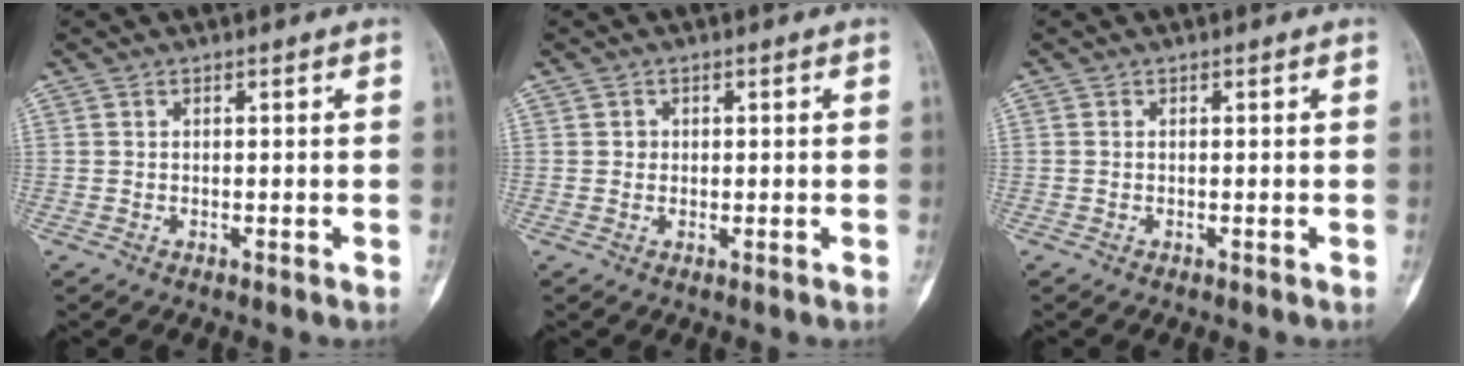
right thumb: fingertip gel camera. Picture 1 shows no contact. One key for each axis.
{"total": 1.0, "fx": 0.1, "fy": 1.0, "fz": 0.2, "tx": 0.006, "ty": 0.003, "tz": -0.001}
{"total": 0.0}